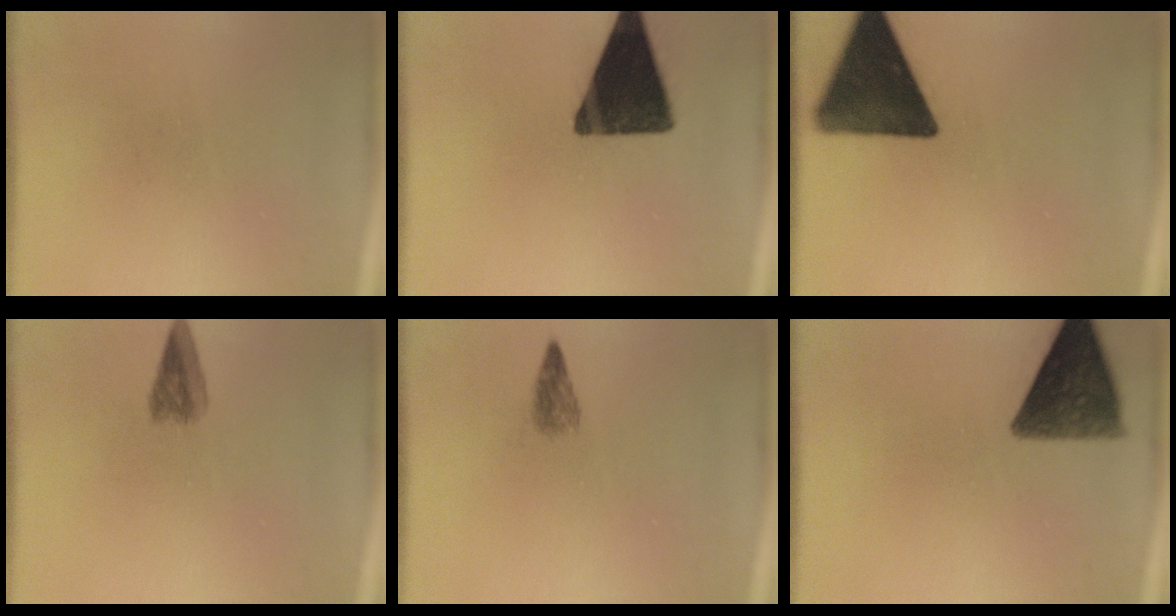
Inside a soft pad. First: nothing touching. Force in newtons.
{"total": 16.0}
{"total": 16.0}
{"total": 3.0}
{"total": 1.8}
{"total": 10.7}